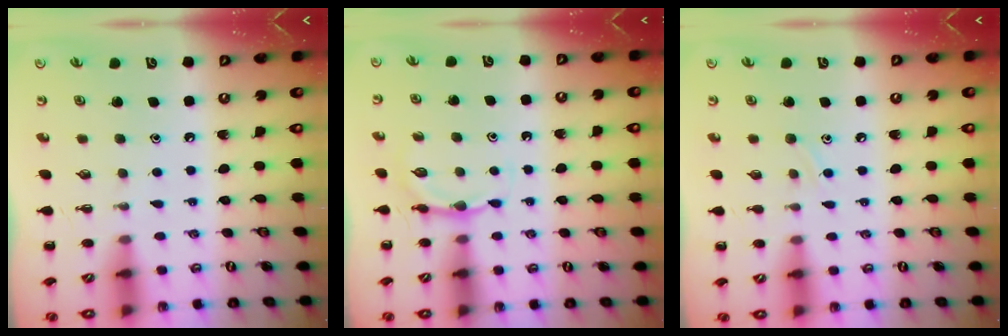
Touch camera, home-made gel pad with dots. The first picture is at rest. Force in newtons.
{"total": 4.0, "press": 3.7, "slide": 1.5}
{"total": 5.7, "press": 5.5, "slide": 1.3}